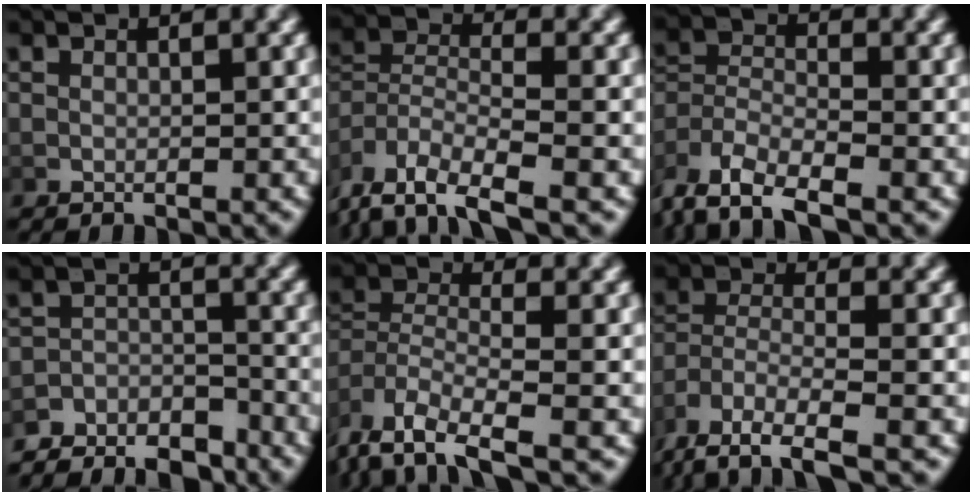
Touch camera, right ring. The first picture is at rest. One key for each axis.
{"total": 6.9, "fx": -2.6, "fy": 4.5, "fz": 4.5, "tx": -0.110, "ty": -0.023, "tz": -0.040}
{"total": 5.8, "fx": -1.8, "fy": 4.5, "fz": 3.3, "tx": -0.089, "ty": -0.022, "tz": -0.031}
{"total": 6.1, "fx": -5.4, "fy": 2.3, "fz": 1.7, "tx": -0.010, "ty": -0.013, "tz": -0.093}
{"total": 5.7, "fx": -2.2, "fy": 3.3, "fz": 4.1, "tx": -0.107, "ty": -0.026, "tz": -0.027}
{"total": 6.9, "fx": -3.1, "fy": 4.0, "fz": 4.7, "tx": -0.116, "ty": -0.039, "tz": -0.030}